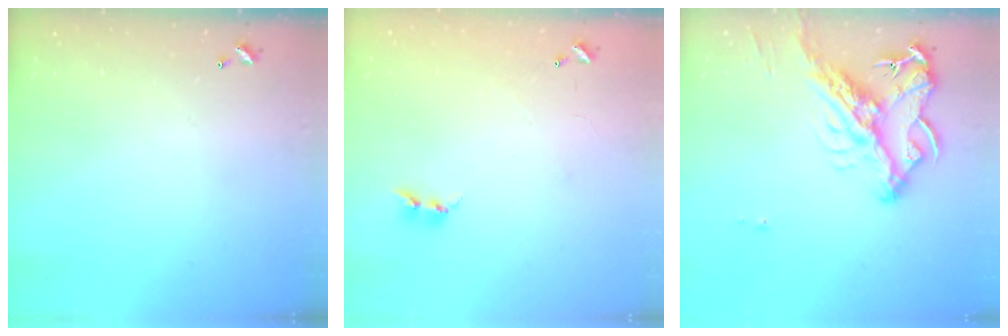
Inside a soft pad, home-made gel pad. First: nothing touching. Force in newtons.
{"total": 5.9, "press": 5.9, "slide": 0.4}
{"total": 16.1, "press": 16.0, "slide": 2.4}